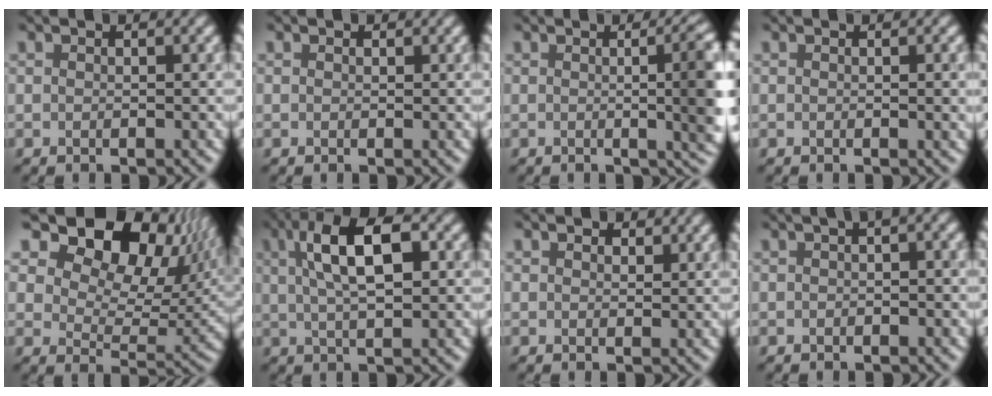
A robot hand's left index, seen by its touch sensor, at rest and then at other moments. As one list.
[{"total": 0.0}, {"total": 9.1, "force": [-0.1, 3.3, 8.5], "torque": [-0.068, 0.013, -0.007]}, {"total": 2.3, "force": [0.1, 1.0, 2.0], "torque": [-0.023, 0.007, 0.002]}, {"total": 13.2, "force": [7.9, 7.8, 7.1], "torque": [-0.104, 0.016, 0.129]}, {"total": 7.0, "force": [2.1, 2.6, 6.1], "torque": [-0.101, 0.021, 0.034]}, {"total": 0.8, "force": [0.5, 0.6, 0.2], "torque": [0.002, 0.001, 0.006]}, {"total": 2.1, "force": [0.4, 0.8, 2.0], "torque": [-0.026, 0.011, -0.002]}]